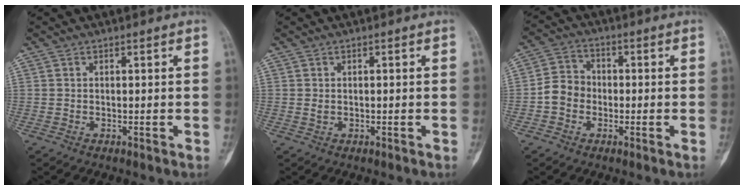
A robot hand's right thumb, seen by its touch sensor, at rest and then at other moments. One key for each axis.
{"total": 0.8, "fx": 0.0, "fy": 0.6, "fz": 0.5, "tx": -0.009, "ty": 0.004, "tz": 0.002}
{"total": 6.1, "fx": -1.4, "fy": 5.3, "fz": 2.7, "tx": -0.030, "ty": 0.022, "tz": -0.039}